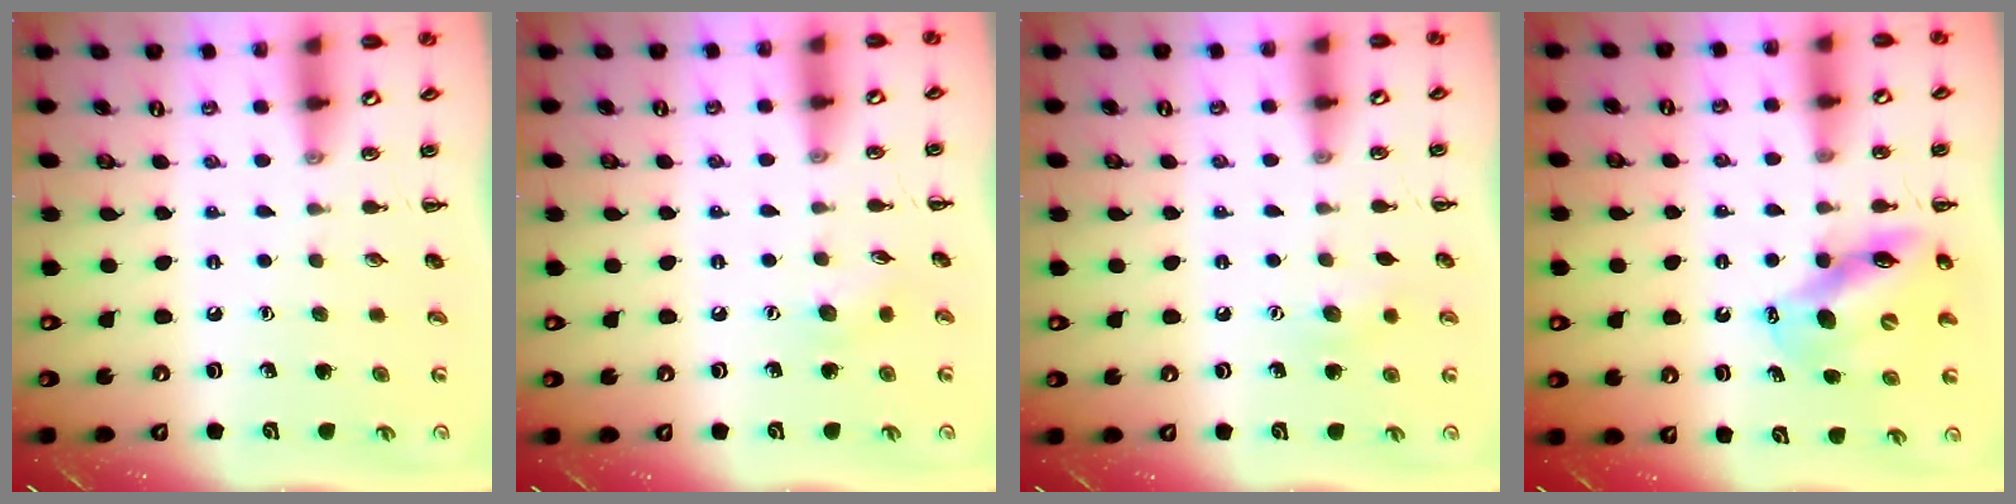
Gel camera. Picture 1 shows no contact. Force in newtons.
{"total": 4.7, "press": 4.5, "slide": 1.2}
{"total": 6.8, "press": 6.6, "slide": 1.7}
{"total": 11.0, "press": 10.6, "slide": 2.9}